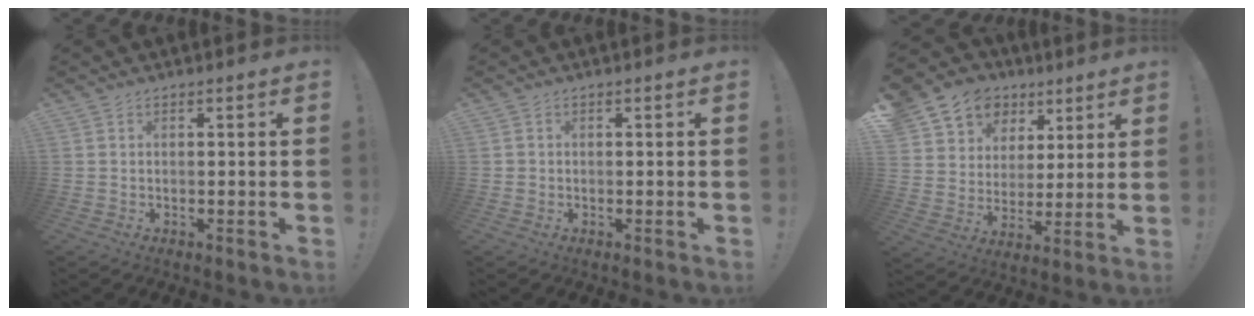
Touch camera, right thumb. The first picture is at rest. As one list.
[{"total": 1.0, "force": [-0.1, 1.0, 0.2], "torque": [-0.008, 0.005, -0.001]}, {"total": 11.1, "force": [6.6, 8.7, 1.9], "torque": [-0.034, -0.048, 0.138]}]